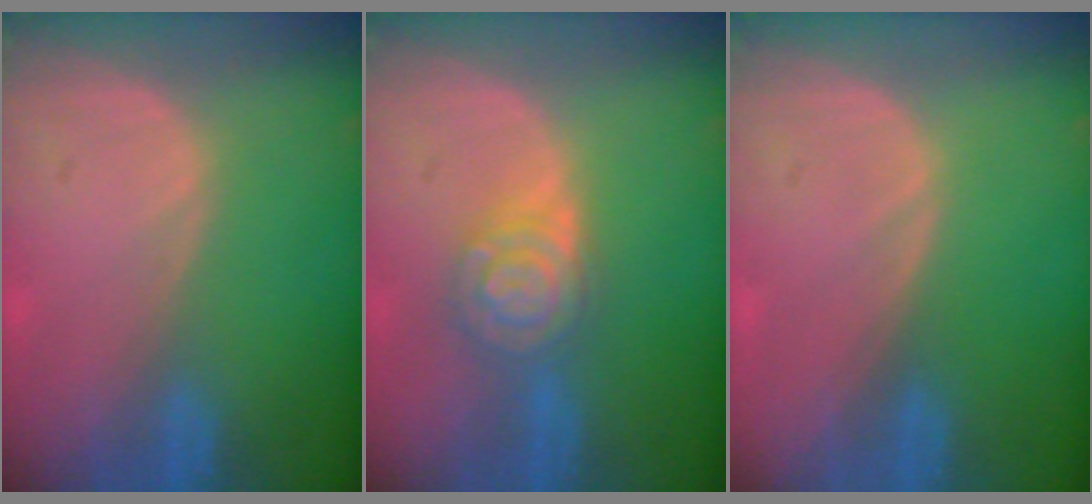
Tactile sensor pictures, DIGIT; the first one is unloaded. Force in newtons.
{"total": 6.1, "press": 6.1, "slide": 0.4}
{"total": 0.0}